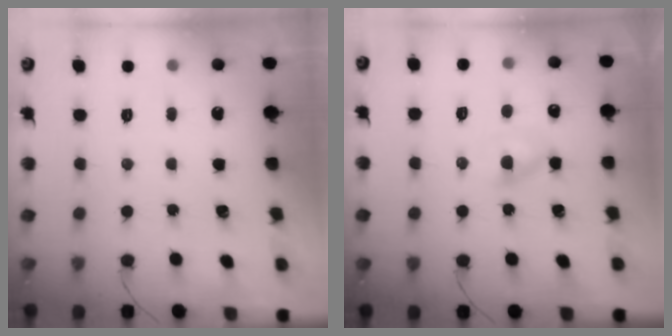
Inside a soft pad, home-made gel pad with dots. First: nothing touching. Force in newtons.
{"total": 2.5, "press": 2.3, "slide": 0.9}